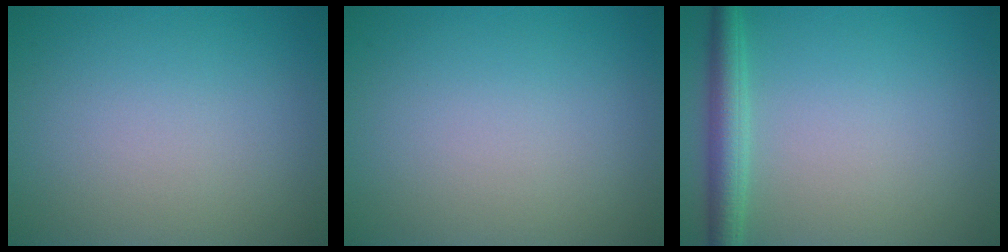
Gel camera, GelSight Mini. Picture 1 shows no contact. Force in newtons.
{"total": 0.0}
{"total": 3.1, "press": 3.1, "slide": 0.1}